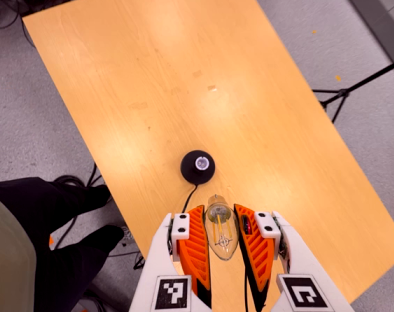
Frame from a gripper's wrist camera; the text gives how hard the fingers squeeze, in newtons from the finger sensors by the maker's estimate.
{"total": 19.3, "left": 21.6, "right": 17.1}